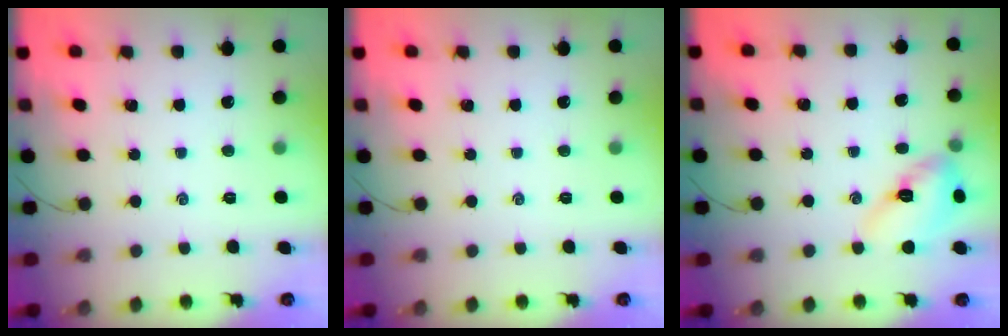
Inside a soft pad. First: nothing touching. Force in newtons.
{"total": 0.0}
{"total": 11.2, "press": 11.1, "slide": 1.2}